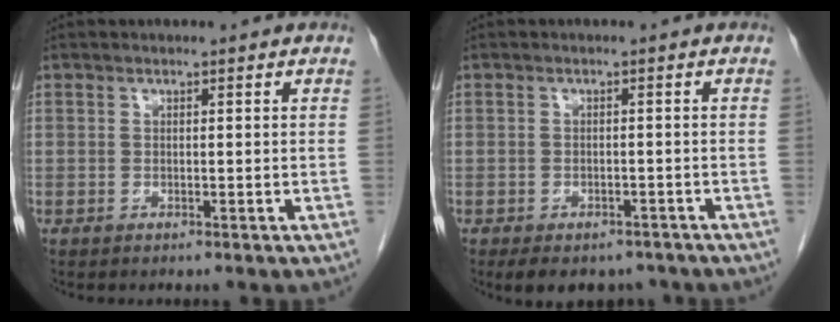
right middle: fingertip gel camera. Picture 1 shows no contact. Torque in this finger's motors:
{"motor_torque": [0.14, -0.11, 0.02, 0.01]}